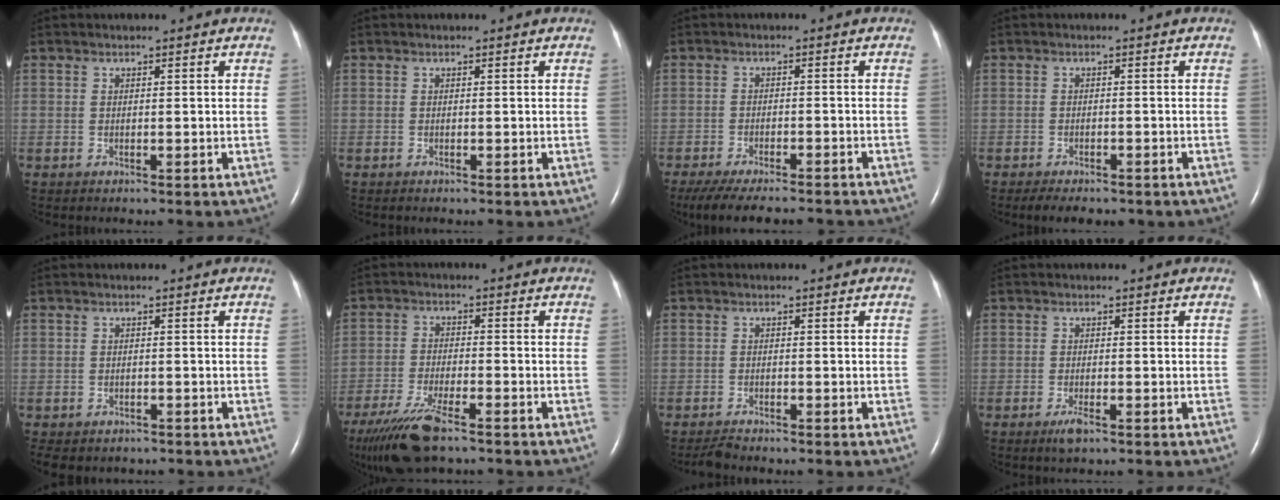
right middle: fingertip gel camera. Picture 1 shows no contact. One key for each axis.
{"total": 0.0}
{"total": 13.4, "fx": -11.8, "fy": 2.3, "fz": 5.8, "tx": -0.108, "ty": -0.020, "tz": -0.165}
{"total": 5.7, "fx": -4.4, "fy": 2.1, "fz": 2.8, "tx": -0.039, "ty": -0.009, "tz": -0.053}
{"total": 7.7, "fx": -6.0, "fy": 4.1, "fz": 2.4, "tx": -0.053, "ty": -0.004, "tz": -0.074}
{"total": 11.1, "fx": -8.2, "fy": 2.2, "fz": 7.2, "tx": -0.141, "ty": -0.028, "tz": -0.145}
{"total": 1.8, "fx": -1.7, "fy": 0.1, "fz": 0.5, "tx": -0.019, "ty": -0.009, "tz": -0.031}
{"total": 2.0, "fx": -1.3, "fy": 0.4, "fz": 1.5, "tx": -0.035, "ty": -0.004, "tz": -0.023}